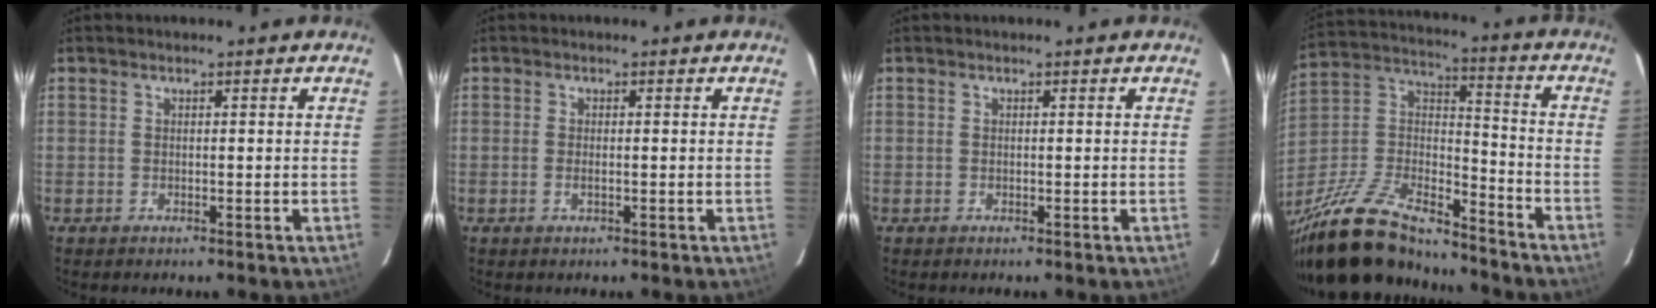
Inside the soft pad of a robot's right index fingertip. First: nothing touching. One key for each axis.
{"total": 1.2, "fx": -0.3, "fy": 0.3, "fz": 1.1, "tx": -0.024, "ty": 0.000, "tz": -0.006}
{"total": 0.0}
{"total": 23.4, "fx": -18.7, "fy": 8.0, "fz": 11.6, "tx": -0.245, "ty": 0.004, "tz": -0.323}